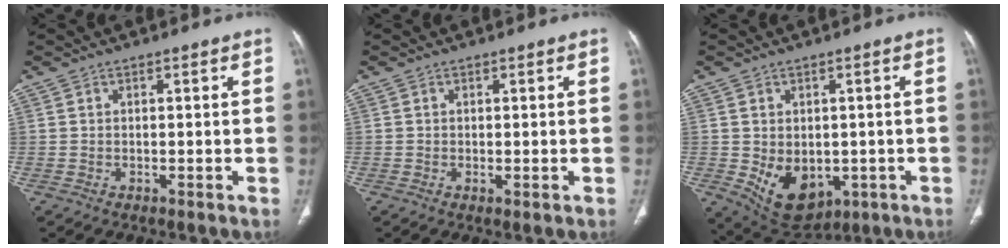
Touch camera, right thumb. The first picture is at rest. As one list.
[{"total": 0.9, "force": [-0.2, 0.3, 0.8], "torque": [-0.018, -0.005, -0.002]}, {"total": 10.4, "force": [-2.2, 7.3, 7.1], "torque": [-0.089, -0.010, -0.009]}]